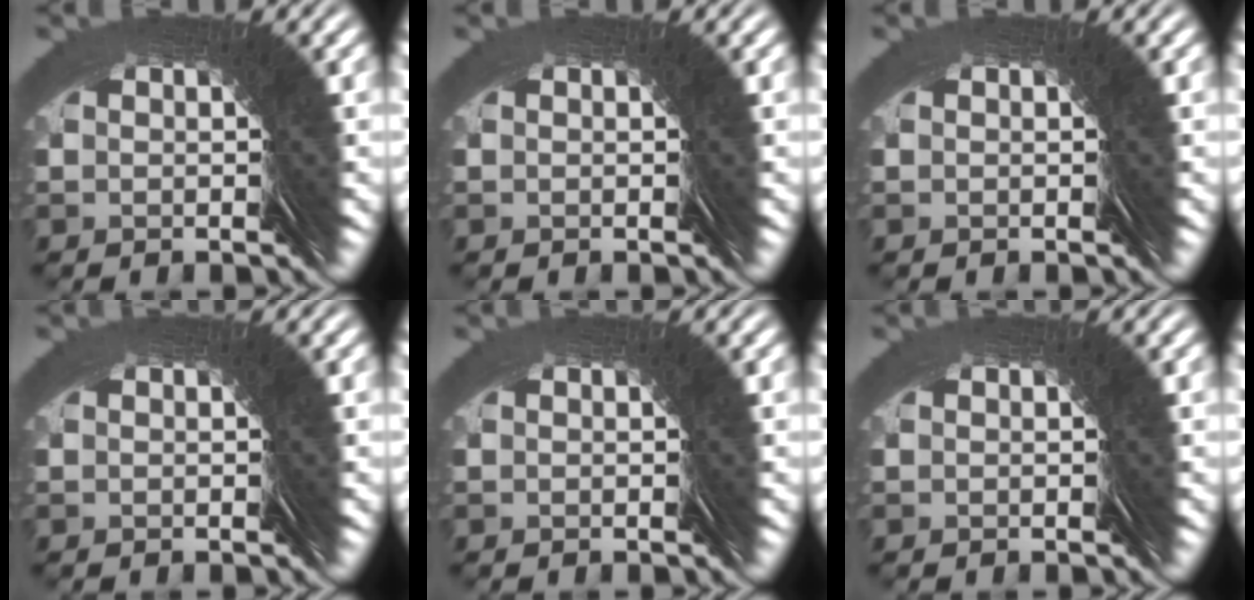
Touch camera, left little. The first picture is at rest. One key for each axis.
{"total": 0.0}
{"total": 0.0}
{"total": 0.0}
{"total": 0.0}
{"total": 0.0}